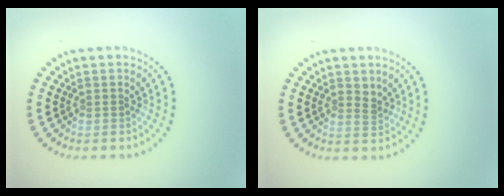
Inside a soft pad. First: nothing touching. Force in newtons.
{"total": 1.3, "press": 1.2, "slide": 0.6}